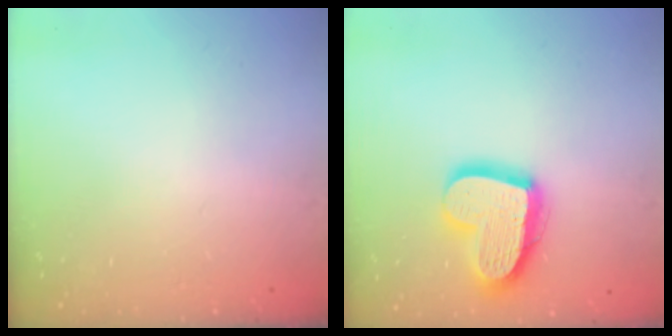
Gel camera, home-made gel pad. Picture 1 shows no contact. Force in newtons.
{"total": 17.8, "press": 17.7, "slide": 1.9}